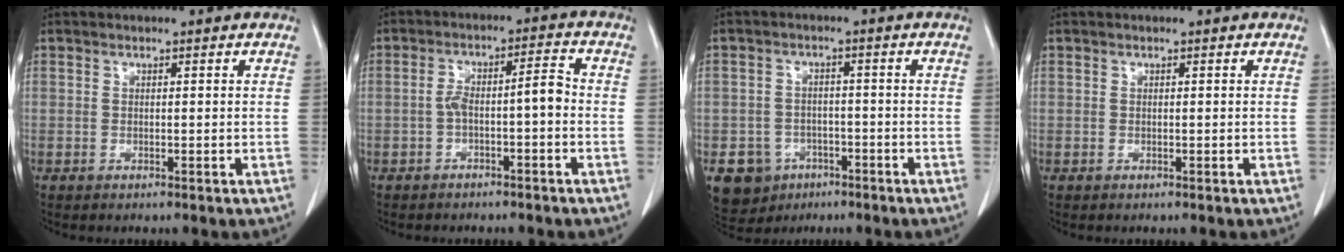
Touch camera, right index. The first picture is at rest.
{"total": 5.2, "force": [-1.4, 1.0, 4.9], "torque": [-0.089, 0.028, -0.021]}
{"total": 6.9, "force": [-3.4, 5.9, 1.3], "torque": [-0.030, 0.008, -0.043]}
{"total": 0.0}